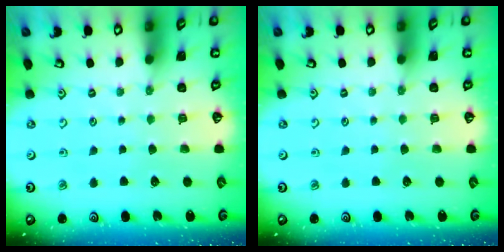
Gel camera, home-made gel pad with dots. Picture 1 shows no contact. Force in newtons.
{"total": 0.0}